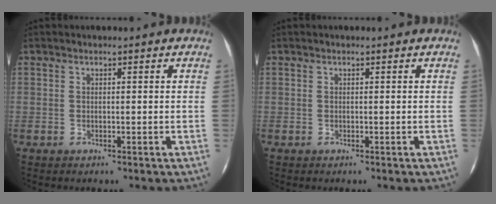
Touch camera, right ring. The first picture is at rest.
{"total": 0.0}